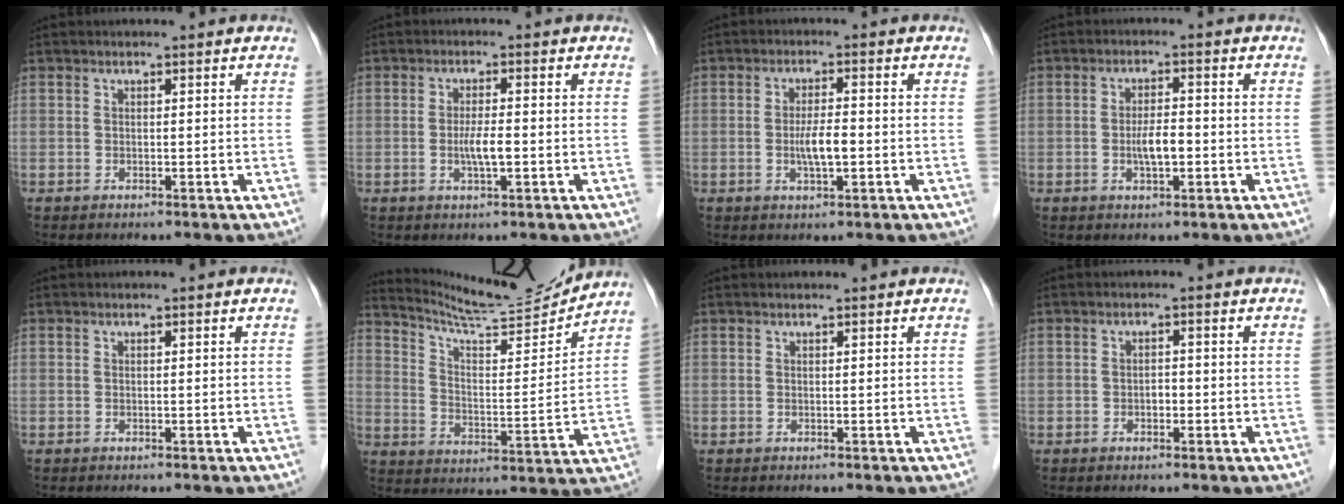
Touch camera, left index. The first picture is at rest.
{"total": 3.3, "force": [-1.5, 0.3, 3.0], "torque": [-0.061, -0.008, -0.027]}
{"total": 4.1, "force": [-1.6, 0.7, 3.7], "torque": [-0.072, -0.008, -0.028]}
{"total": 3.8, "force": [-1.7, 0.9, 3.3], "torque": [-0.063, -0.005, -0.029]}
{"total": 0.0}
{"total": 13.5, "force": [13.1, -0.8, 2.8], "torque": [-0.056, -0.026, 0.205]}
{"total": 0.0}
{"total": 1.7, "force": [-1.3, 0.6, 0.8], "torque": [-0.010, -0.003, -0.023]}